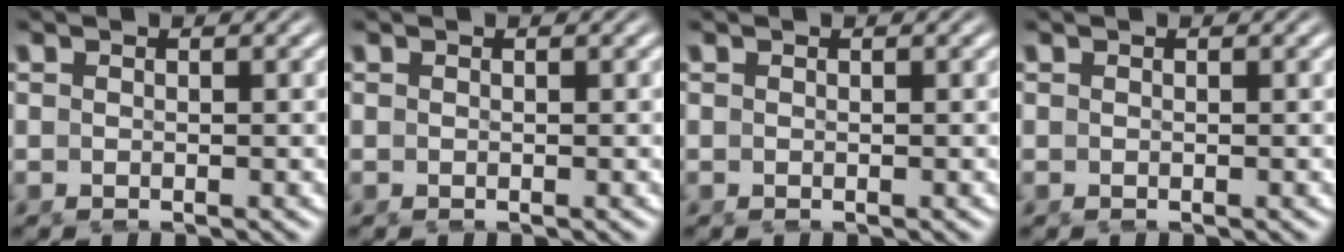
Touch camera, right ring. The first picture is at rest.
{"total": 0.0}
{"total": 0.0}
{"total": 0.0}